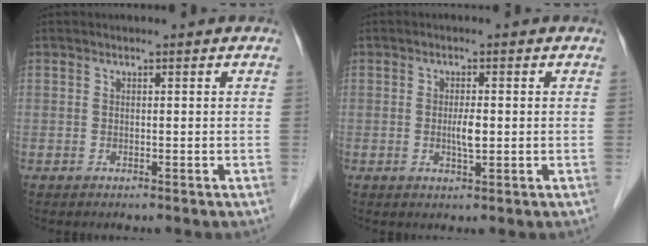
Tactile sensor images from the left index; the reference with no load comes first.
{"total": 2.6, "force": [-0.1, 0.4, 2.5], "torque": [-0.049, -0.002, -0.001]}